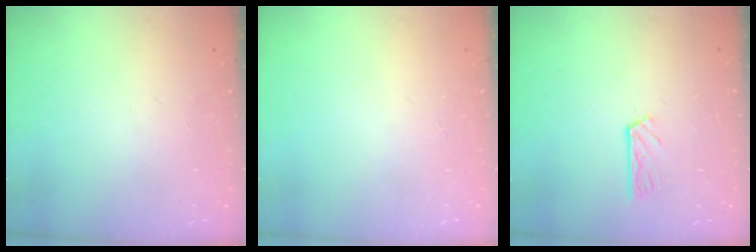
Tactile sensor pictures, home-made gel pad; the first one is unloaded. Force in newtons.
{"total": 0.0}
{"total": 4.0, "press": 4.0, "slide": 0.2}